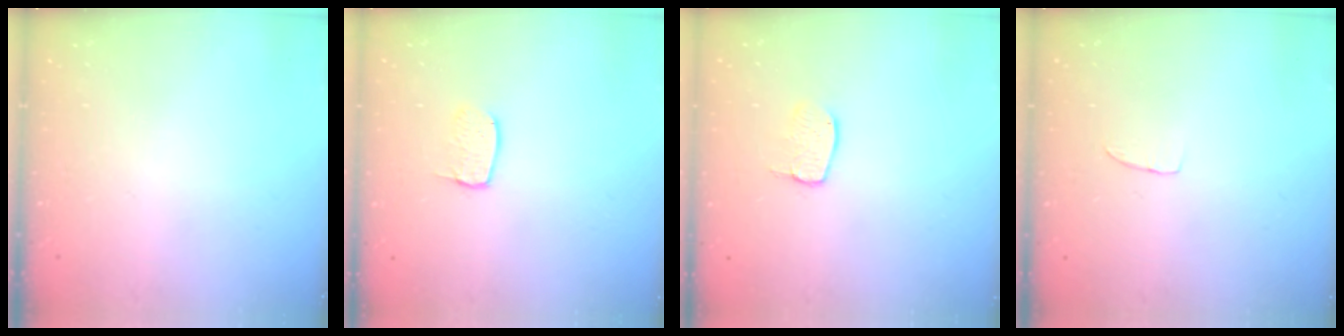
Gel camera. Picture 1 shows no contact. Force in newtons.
{"total": 5.5, "press": 5.5, "slide": 0.2}
{"total": 5.5, "press": 5.5, "slide": 0.3}
{"total": 3.5, "press": 3.5, "slide": 0.2}